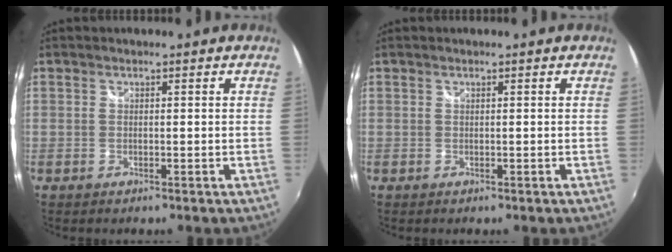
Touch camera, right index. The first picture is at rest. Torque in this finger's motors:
{"motor_torque": [-0.04, 0.03, 0.03, 0.01]}